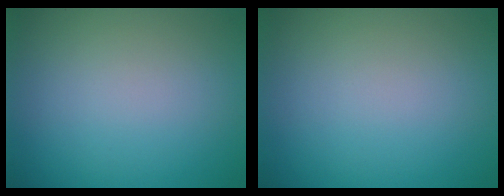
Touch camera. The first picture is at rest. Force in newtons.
{"total": 0.0}